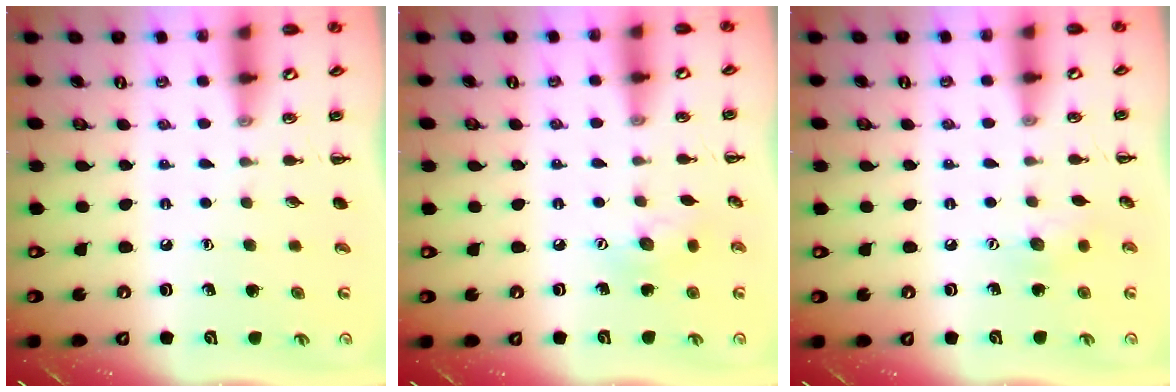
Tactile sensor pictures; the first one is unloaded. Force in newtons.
{"total": 6.7, "press": 6.6, "slide": 1.2}
{"total": 7.3, "press": 7.1, "slide": 1.7}